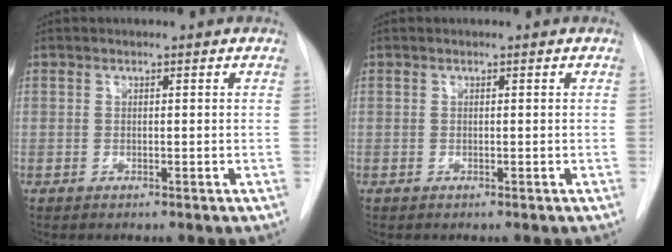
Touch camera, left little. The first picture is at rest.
{"total": 0.0}